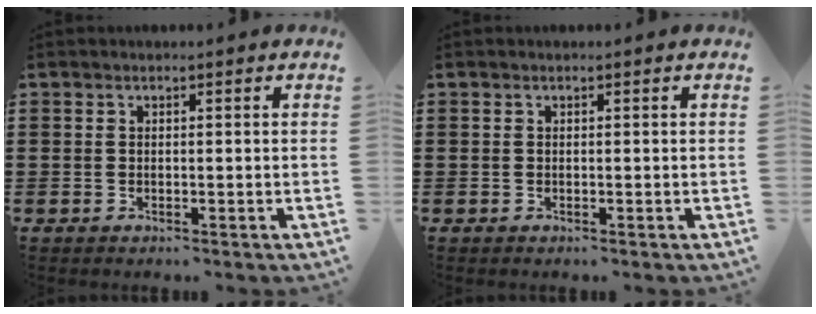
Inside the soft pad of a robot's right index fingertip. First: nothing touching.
{"total": 0.0}